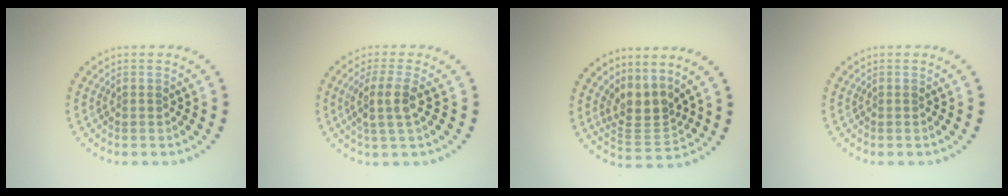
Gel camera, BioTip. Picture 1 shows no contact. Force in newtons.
{"total": 2.9, "press": 2.4, "slide": 1.7}
{"total": 3.2, "press": 2.4, "slide": 2.2}
{"total": 0.0}